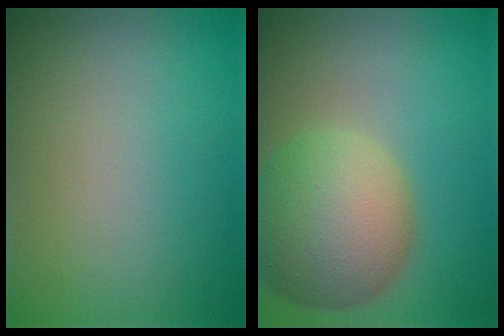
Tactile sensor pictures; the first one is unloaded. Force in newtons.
{"total": 10.1, "press": 10.1, "slide": 0.9}